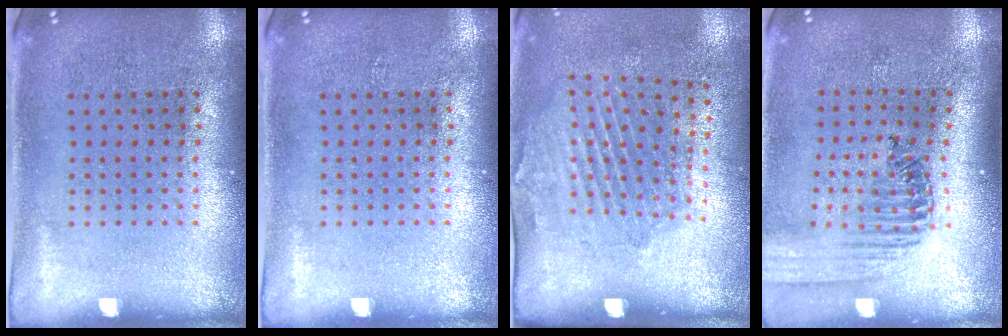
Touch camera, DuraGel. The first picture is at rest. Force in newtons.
{"total": 0.0}
{"total": 1.9, "press": 1.2, "slide": 1.5}
{"total": 1.4, "press": 1.4, "slide": 0.1}